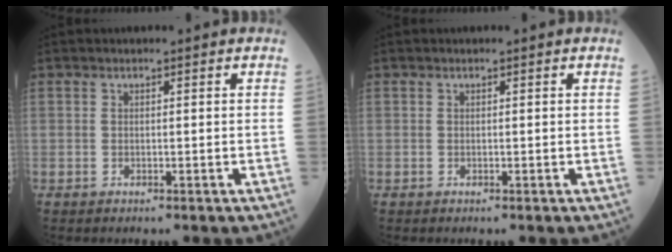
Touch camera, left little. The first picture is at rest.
{"total": 0.0}